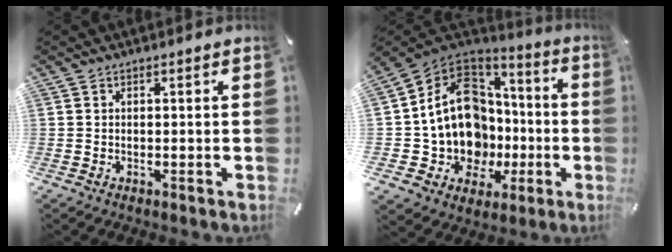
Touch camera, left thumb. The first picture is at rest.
{"total": 17.0, "force": [-1.1, 14.8, 8.2], "torque": [-0.187, -0.021, -0.004]}